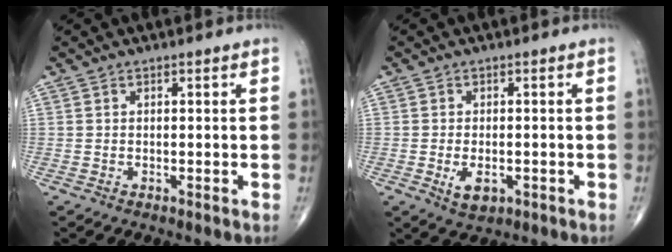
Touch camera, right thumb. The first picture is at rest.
{"total": 4.2, "force": [-1.3, 2.4, 3.2], "torque": [-0.051, -0.003, -0.014]}